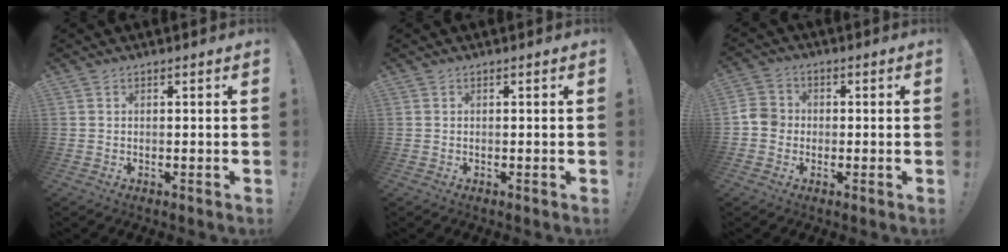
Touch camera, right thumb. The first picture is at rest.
{"total": 0.0}
{"total": 5.9, "force": [-1.4, 5.3, 2.2], "torque": [-0.039, 0.020, -0.022]}